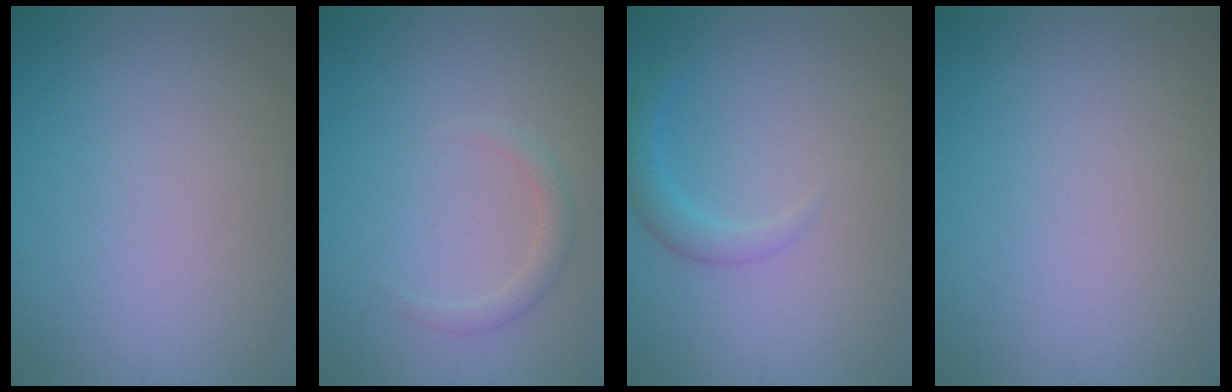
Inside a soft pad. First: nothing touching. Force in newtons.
{"total": 1.4, "press": 1.4, "slide": 0.1}
{"total": 1.9, "press": 1.9, "slide": 0.1}
{"total": 0.0}